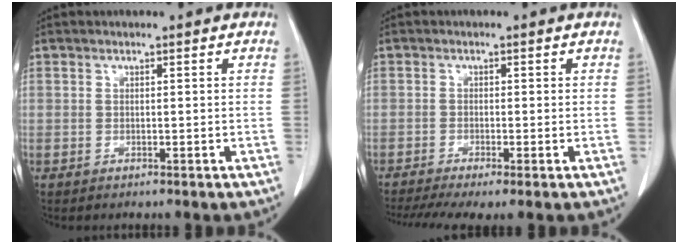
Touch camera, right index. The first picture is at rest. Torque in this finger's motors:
{"motor_torque": [1.09, -1.05, 0.31, 0.11]}